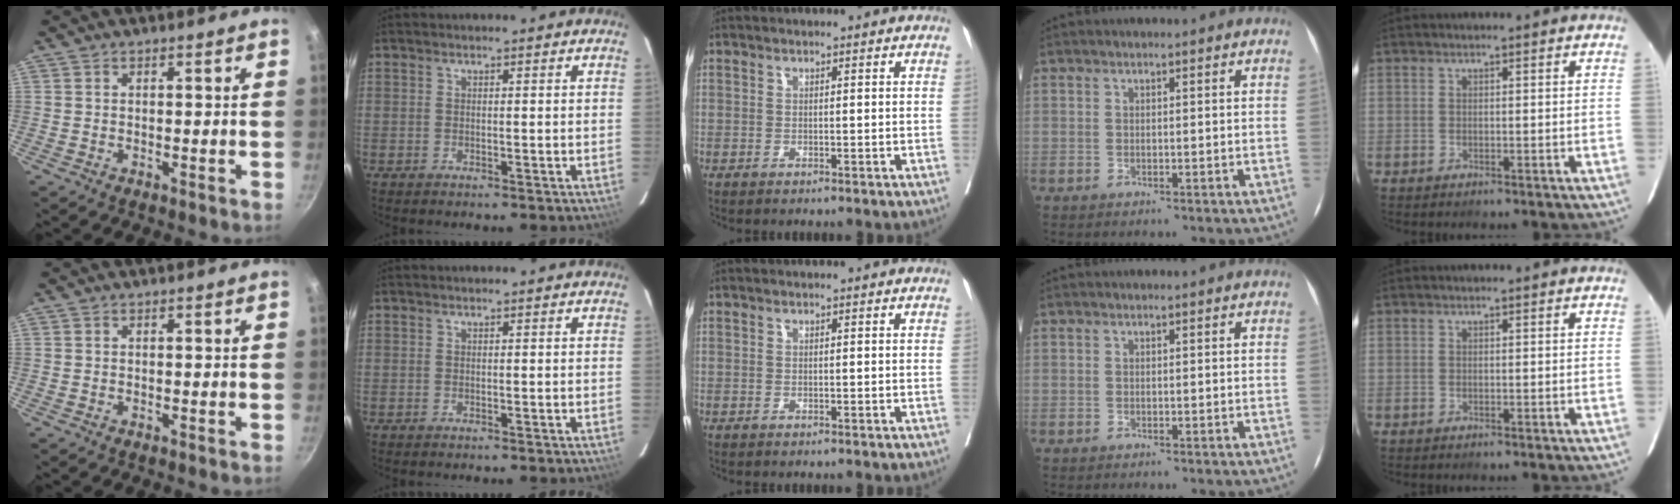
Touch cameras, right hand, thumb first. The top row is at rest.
{}